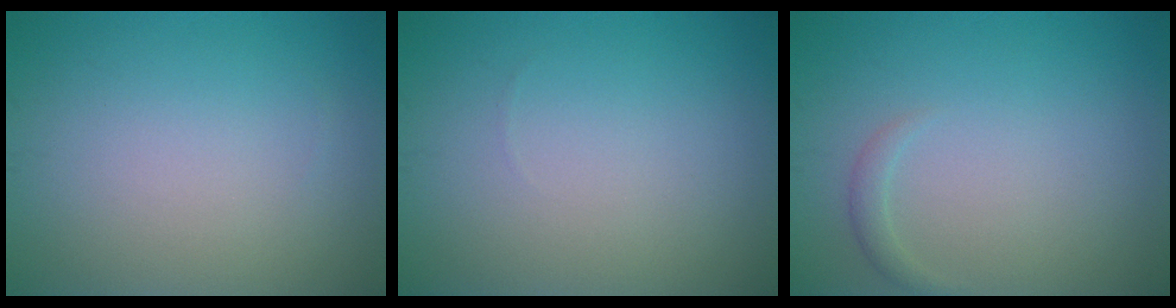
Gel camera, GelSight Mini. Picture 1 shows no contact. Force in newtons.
{"total": 0.0}
{"total": 1.0, "press": 1.0, "slide": 0.0}